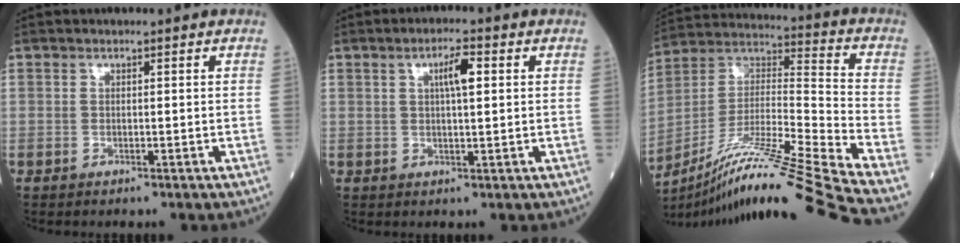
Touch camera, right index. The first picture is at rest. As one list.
[{"total": 4.1, "force": [1.3, 0.6, 3.8], "torque": [-0.067, 0.006, 0.021]}, {"total": 25.1, "force": [-19.9, -2.5, 15.0], "torque": [-0.248, -0.023, -0.352]}]